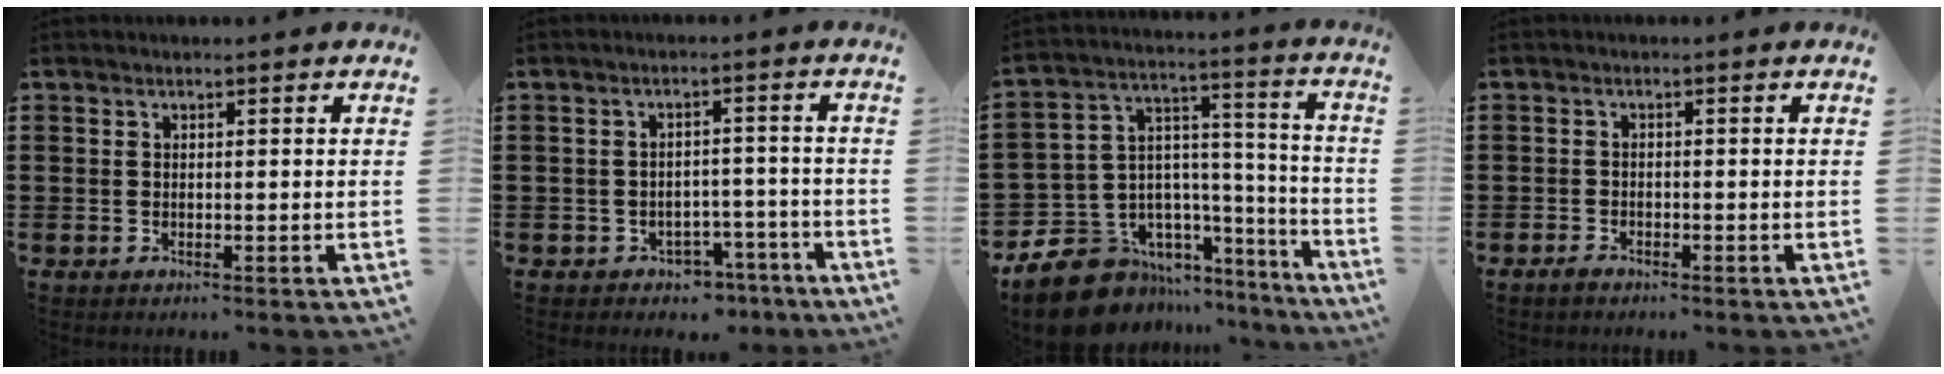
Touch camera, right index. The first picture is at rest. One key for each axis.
{"total": 2.9, "fx": -2.5, "fy": 1.5, "fz": 0.5, "tx": -0.017, "ty": 0.006, "tz": -0.051}
{"total": 11.7, "fx": -8.6, "fy": 7.3, "fz": 2.9, "tx": -0.086, "ty": 0.013, "tz": -0.159}
{"total": 1.1, "fx": -1.0, "fy": 0.4, "fz": 0.2, "tx": -0.007, "ty": -0.001, "tz": -0.020}